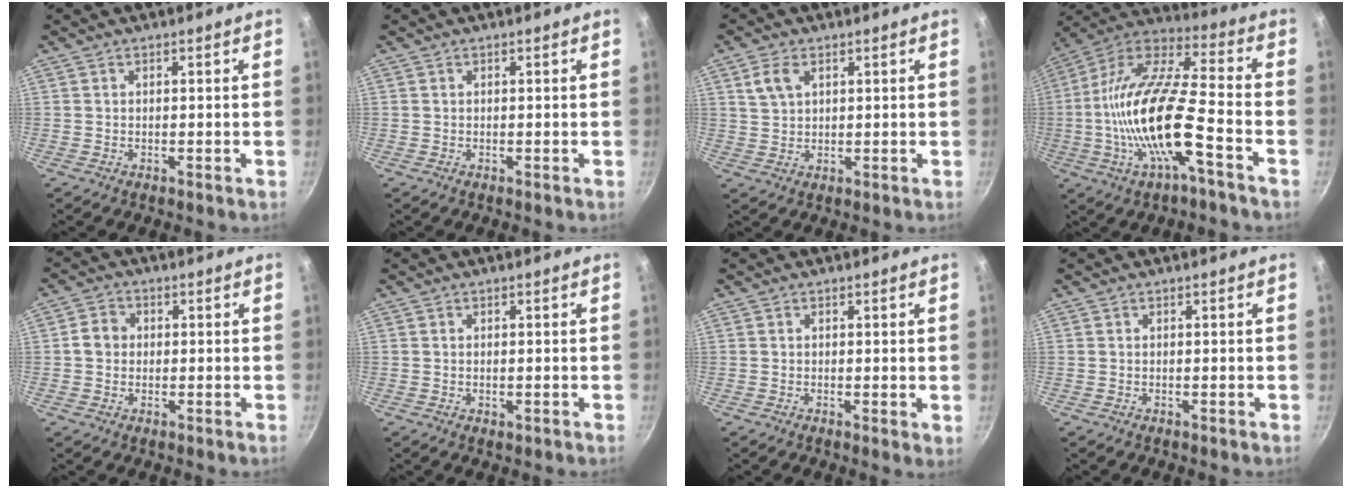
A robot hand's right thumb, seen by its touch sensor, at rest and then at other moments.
{"total": 0.0}
{"total": 4.5, "force": [2.0, 2.9, 2.9], "torque": [-0.046, 0.000, 0.042]}
{"total": 20.7, "force": [-5.6, 6.1, 18.9], "torque": [-0.359, 0.042, -0.120]}
{"total": 3.9, "force": [0.1, 3.5, 1.8], "torque": [-0.015, 0.010, -0.007]}
{"total": 1.0, "force": [-0.2, 0.5, 0.8], "torque": [-0.013, -0.001, -0.001]}
{"total": 1.3, "force": [0.3, 0.5, 1.1], "torque": [-0.014, -0.004, 0.003]}
{"total": 0.0}